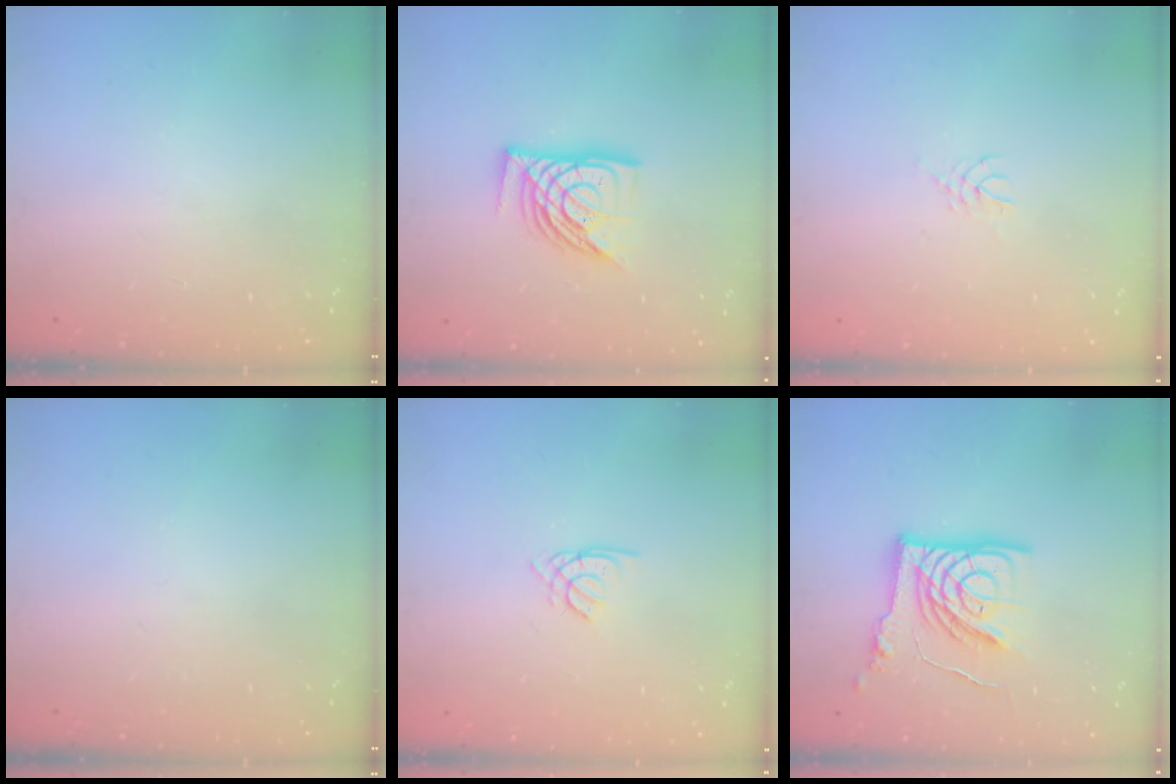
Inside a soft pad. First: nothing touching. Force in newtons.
{"total": 12.7, "press": 12.6, "slide": 1.5}
{"total": 4.1, "press": 4.0, "slide": 0.5}
{"total": 0.0}
{"total": 1.2, "press": 1.1, "slide": 0.3}
{"total": 15.2, "press": 15.1, "slide": 1.4}